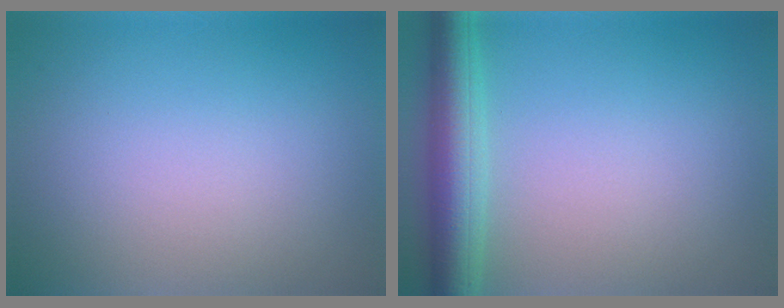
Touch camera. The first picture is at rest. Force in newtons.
{"total": 5.1, "press": 5.1, "slide": 0.3}